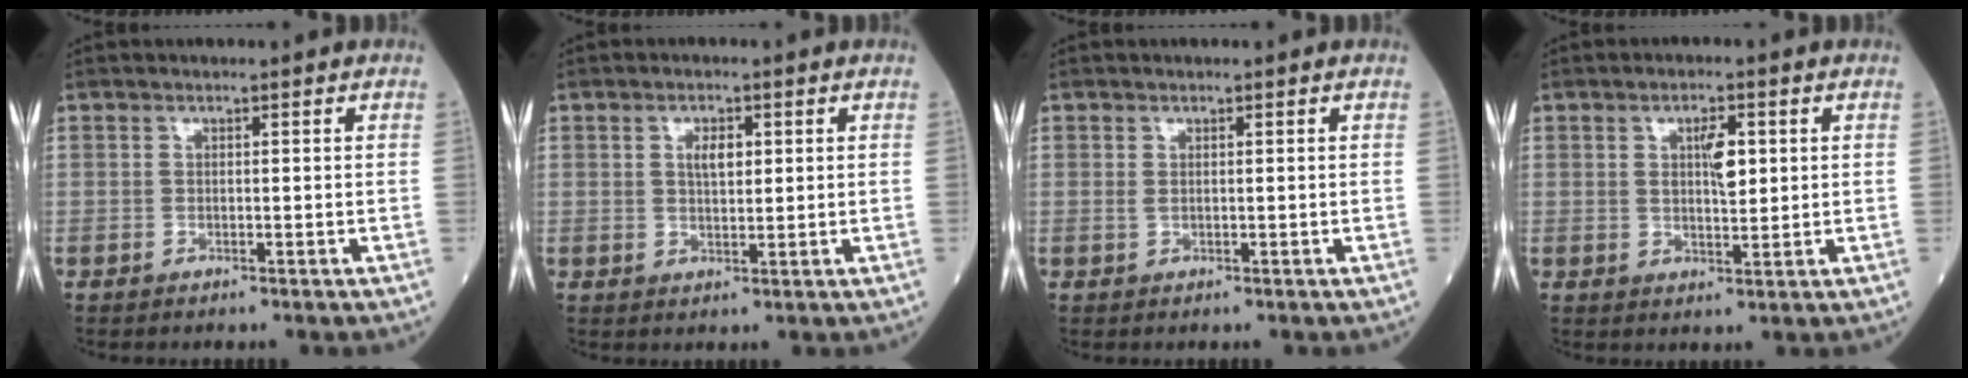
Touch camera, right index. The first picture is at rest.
{"total": 2.9, "force": [0.9, 1.2, 2.5], "torque": [-0.044, 0.001, 0.015]}
{"total": 0.5, "force": [0.2, 0.2, 0.5], "torque": [-0.013, -0.002, 0.004]}
{"total": 4.1, "force": [1.1, 1.3, 3.8], "torque": [-0.064, 0.003, 0.019]}